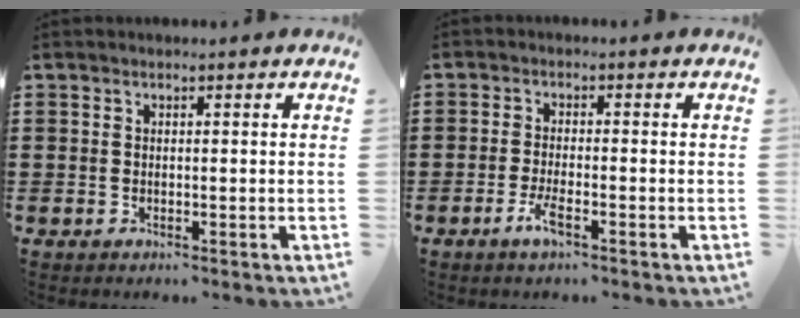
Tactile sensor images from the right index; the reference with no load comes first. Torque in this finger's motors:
{"motor_torque": [0.69, 1.45, 0.10, 0.01]}